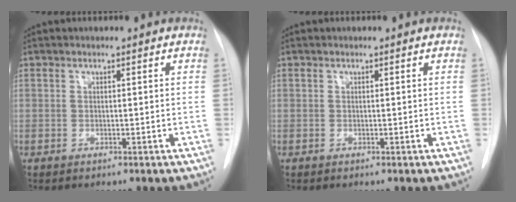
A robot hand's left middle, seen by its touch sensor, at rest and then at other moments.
{"total": 0.0}